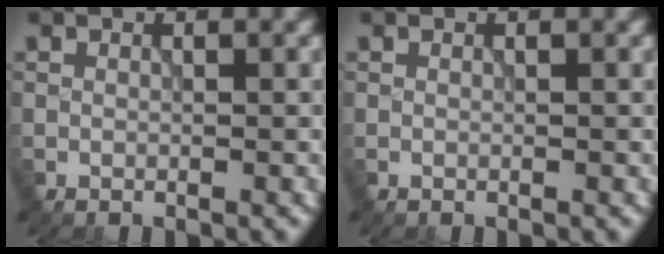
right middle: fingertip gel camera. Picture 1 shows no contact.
{"total": 0.0}